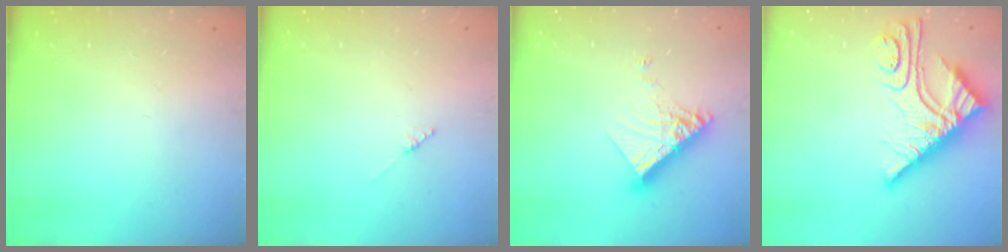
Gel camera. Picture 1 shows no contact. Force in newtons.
{"total": 1.8, "press": 1.7, "slide": 0.3}
{"total": 12.3, "press": 12.3, "slide": 0.9}
{"total": 13.6, "press": 13.6, "slide": 1.3}